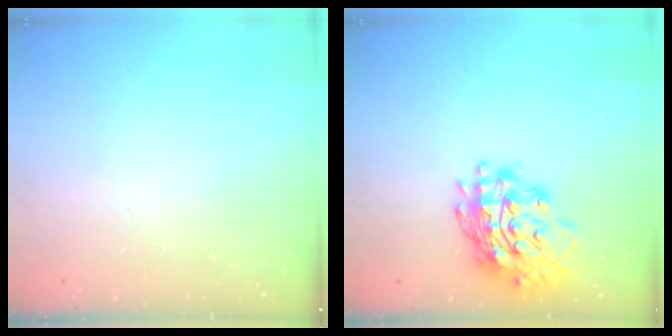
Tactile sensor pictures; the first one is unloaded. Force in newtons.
{"total": 20.0, "press": 19.9, "slide": 2.0}